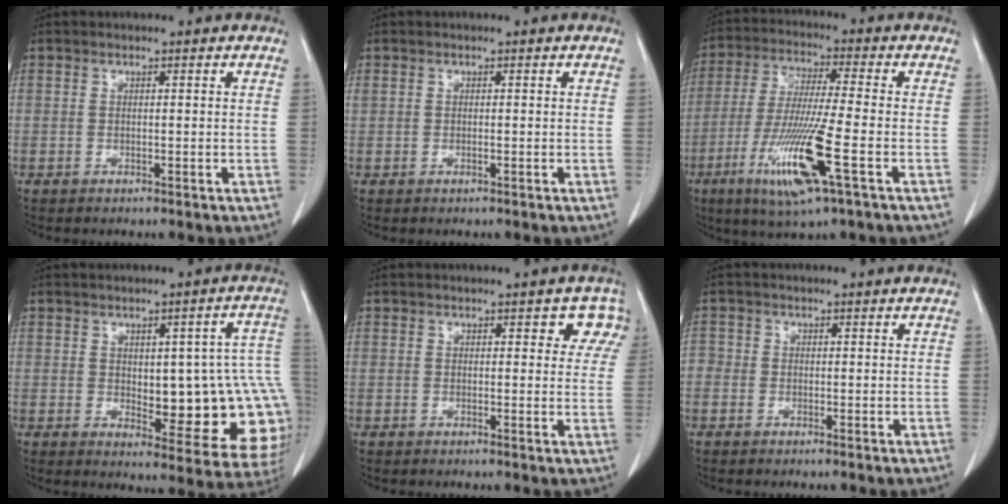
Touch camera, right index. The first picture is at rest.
{"total": 0.5, "force": [-0.1, 0.2, 0.5], "torque": [-0.016, -0.002, 0.003]}
{"total": 13.7, "force": [-5.4, 0.2, 12.6], "torque": [-0.260, -0.029, -0.100]}
{"total": 16.7, "force": [-1.2, 6.0, 15.5], "torque": [-0.132, 0.024, 0.006]}
{"total": 3.7, "force": [2.0, 2.4, 2.1], "torque": [0.001, 0.004, 0.009]}
{"total": 1.8, "force": [-0.5, 1.6, 0.7], "torque": [-0.009, 0.005, -0.014]}